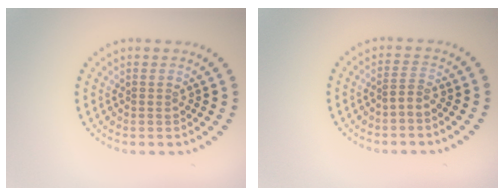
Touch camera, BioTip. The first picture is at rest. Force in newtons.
{"total": 1.0, "press": 0.8, "slide": 0.7}